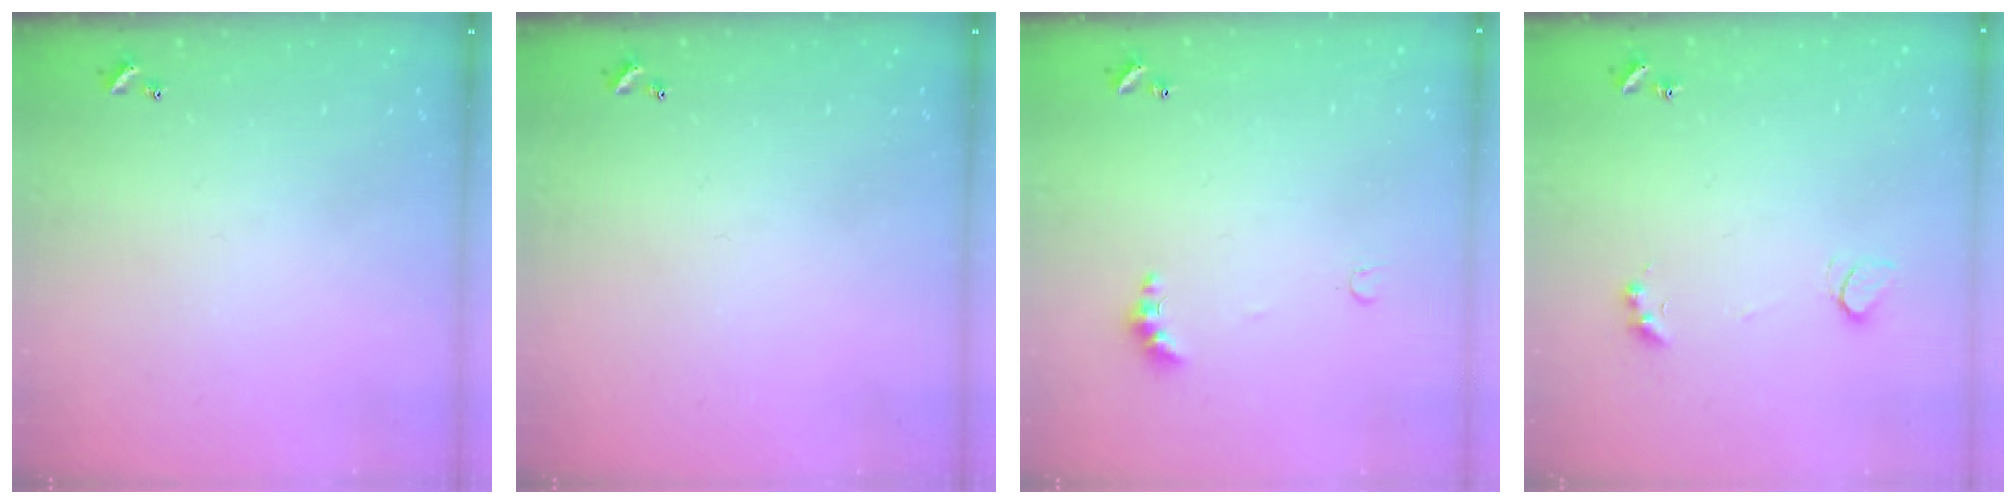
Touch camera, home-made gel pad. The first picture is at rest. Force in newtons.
{"total": 0.0}
{"total": 3.4, "press": 3.4, "slide": 0.8}
{"total": 2.5, "press": 2.3, "slide": 1.1}